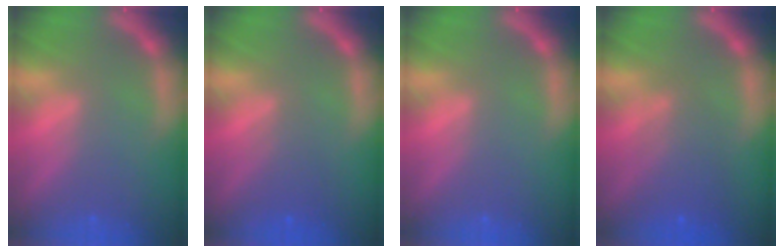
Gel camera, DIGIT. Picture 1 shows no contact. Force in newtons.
{"total": 2.0}
{"total": 0.0}
{"total": 4.1}